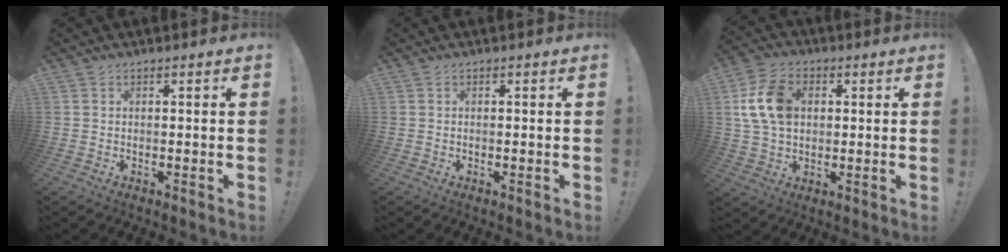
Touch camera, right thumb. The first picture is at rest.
{"total": 0.0}
{"total": 13.7, "force": [2.6, 9.7, 9.4], "torque": [-0.161, 0.007, 0.051]}